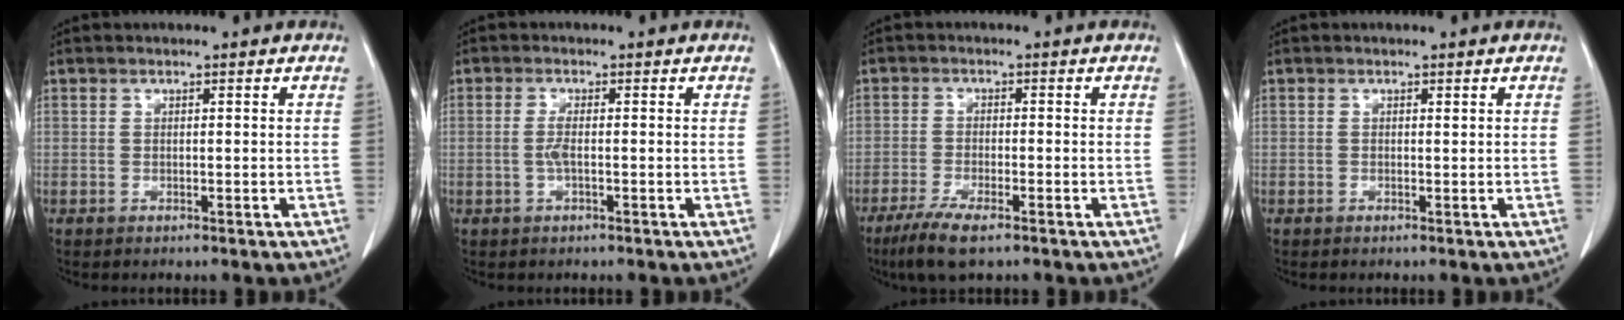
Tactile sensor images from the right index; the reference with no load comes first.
{"total": 2.0, "force": [-0.3, 0.2, 1.9], "torque": [-0.043, 0.001, -0.006]}
{"total": 6.0, "force": [-4.1, 1.1, 4.3], "torque": [-0.084, -0.014, -0.071]}
{"total": 0.0}